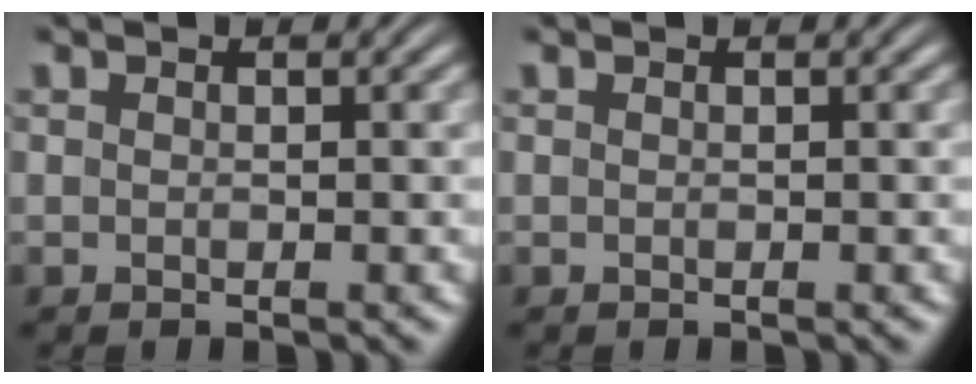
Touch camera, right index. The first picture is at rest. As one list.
[{"total": 0.0}]